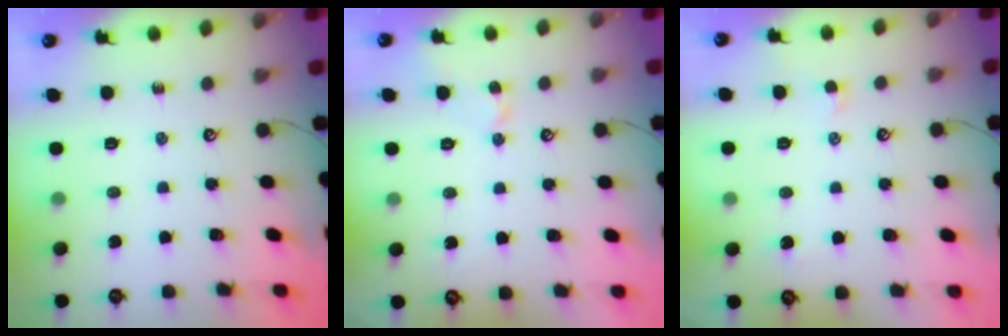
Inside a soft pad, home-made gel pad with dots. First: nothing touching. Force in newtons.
{"total": 2.8, "press": 2.7, "slide": 0.6}
{"total": 2.0, "press": 2.0, "slide": 0.3}